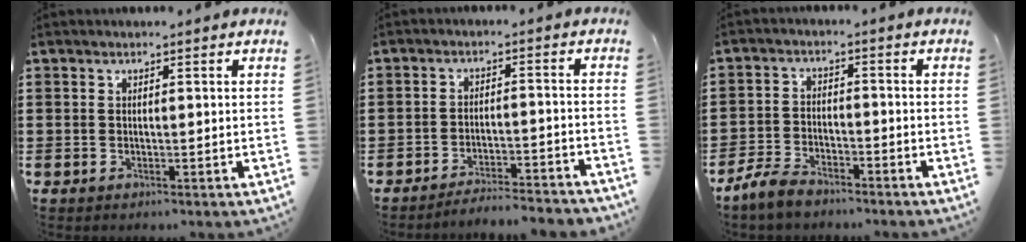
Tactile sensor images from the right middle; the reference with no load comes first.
{"total": 4.0, "force": [-4.0, -0.1, 0.7], "torque": [-0.014, 0.001, -0.082]}
{"total": 4.6, "force": [-4.2, 1.4, 1.5], "torque": [-0.046, 0.001, -0.089]}